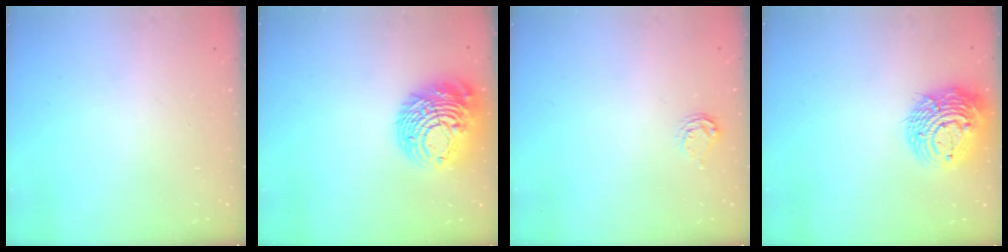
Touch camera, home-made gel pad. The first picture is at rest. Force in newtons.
{"total": 14.8, "press": 14.7, "slide": 1.4}
{"total": 5.0, "press": 5.0, "slide": 0.5}
{"total": 14.9, "press": 14.8, "slide": 1.7}